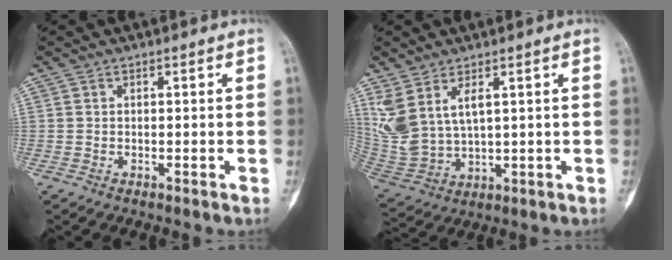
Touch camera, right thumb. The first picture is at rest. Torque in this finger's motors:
{"motor_torque": [-1.11, 1.32, 0.12, 0.05, 0.13]}